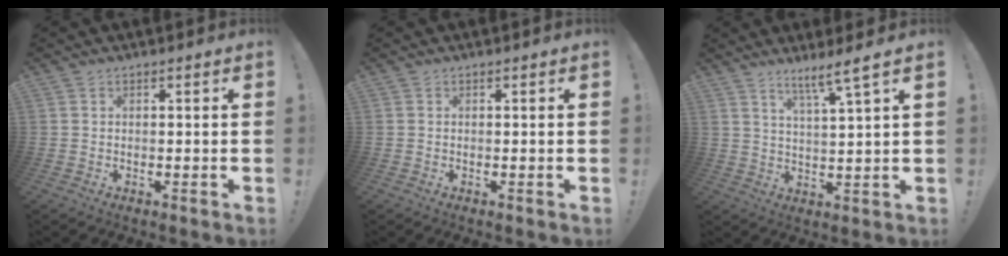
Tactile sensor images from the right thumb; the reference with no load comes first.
{"total": 0.0}
{"total": 6.6, "force": [4.9, -0.6, 4.4], "torque": [-0.065, -0.034, 0.074]}